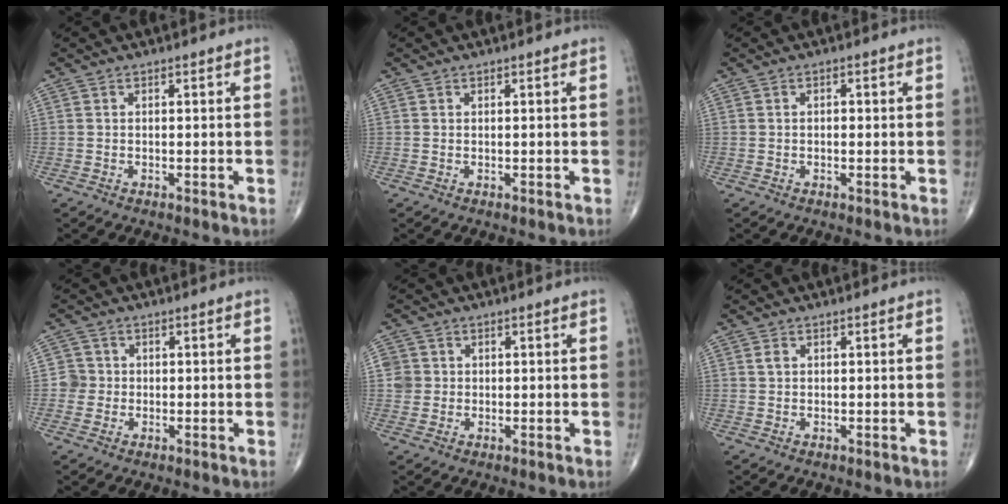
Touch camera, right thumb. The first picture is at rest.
{"total": 0.0}
{"total": 1.0, "force": [0.1, 0.6, 0.8], "torque": [-0.013, 0.004, -0.001]}
{"total": 2.7, "force": [-0.2, 2.7, 0.1], "torque": [0.022, 0.009, -0.008]}
{"total": 3.2, "force": [0.4, 3.1, 0.5], "torque": [0.011, 0.003, 0.009]}
{"total": 1.0, "force": [0.3, 0.8, 0.6], "torque": [-0.012, 0.002, 0.006]}